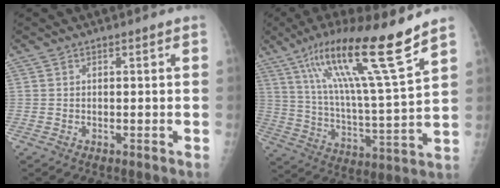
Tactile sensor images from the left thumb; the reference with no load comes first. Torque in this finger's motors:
{"motor_torque": [0.49, 0.46, 1.63, -1.14, 0.57]}